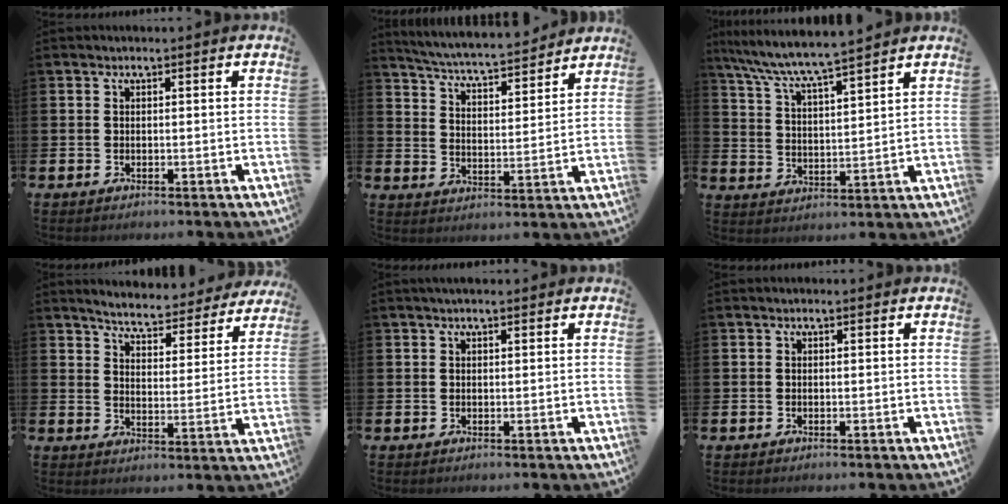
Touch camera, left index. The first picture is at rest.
{"total": 5.9, "force": [5.7, 0.3, 1.4], "torque": [-0.055, -0.045, 0.097]}
{"total": 7.1, "force": [6.7, 0.1, 2.3], "torque": [-0.076, -0.041, 0.117]}
{"total": 5.2, "force": [5.1, 0.4, 1.0], "torque": [-0.040, -0.039, 0.083]}
{"total": 1.4, "force": [1.1, 0.3, 0.7], "torque": [-0.004, 0.000, 0.018]}
{"total": 0.0}